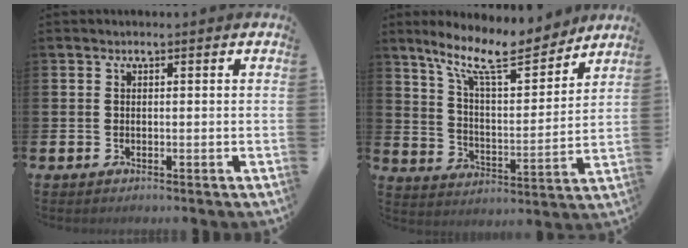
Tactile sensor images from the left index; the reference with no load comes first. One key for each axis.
{"total": 12.2, "fx": 10.2, "fy": 2.9, "fz": 6.0, "tx": -0.141, "ty": -0.055, "tz": 0.179}